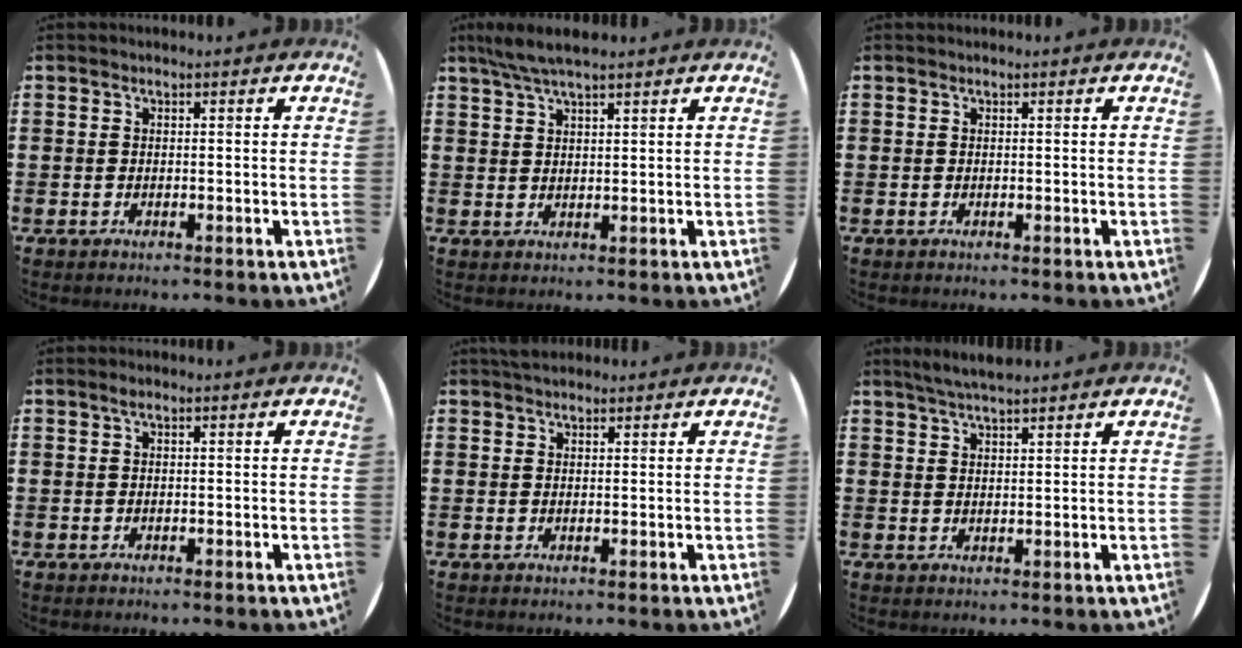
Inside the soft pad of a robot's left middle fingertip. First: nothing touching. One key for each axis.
{"total": 4.3, "fx": 3.5, "fy": 0.5, "fz": 2.4, "tx": -0.054, "ty": 0.001, "tz": 0.064}
{"total": 0.0}
{"total": 0.6, "fx": 0.3, "fy": 0.1, "fz": 0.4, "tx": -0.008, "ty": 0.003, "tz": 0.005}
{"total": 1.4, "fx": 1.3, "fy": 0.5, "fz": 0.2, "tx": 0.003, "ty": 0.000, "tz": 0.023}
{"total": 3.4, "fx": 3.2, "fy": 0.2, "fz": 1.3, "tx": -0.032, "ty": 0.001, "tz": 0.058}